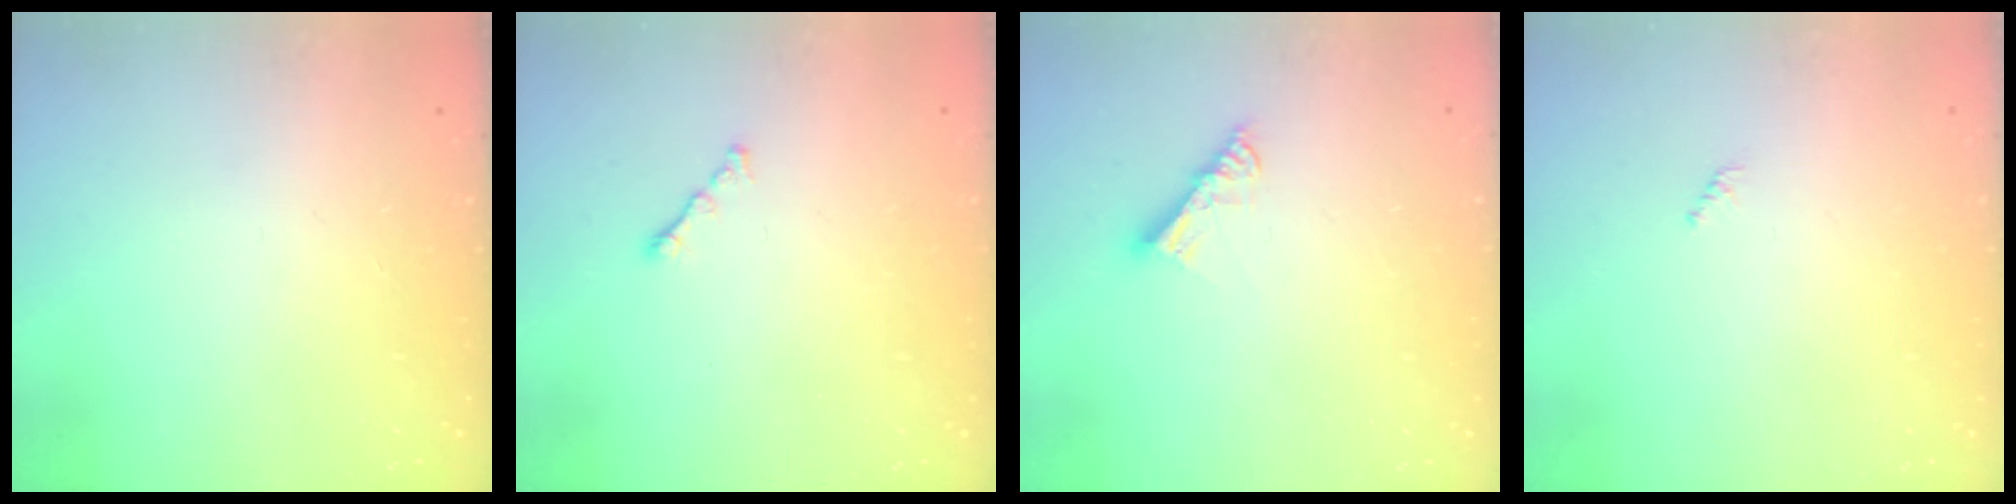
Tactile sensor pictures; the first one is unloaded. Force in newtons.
{"total": 1.2, "press": 1.1, "slide": 0.5}
{"total": 6.1, "press": 6.1, "slide": 0.4}
{"total": 0.7, "press": 0.7, "slide": 0.3}